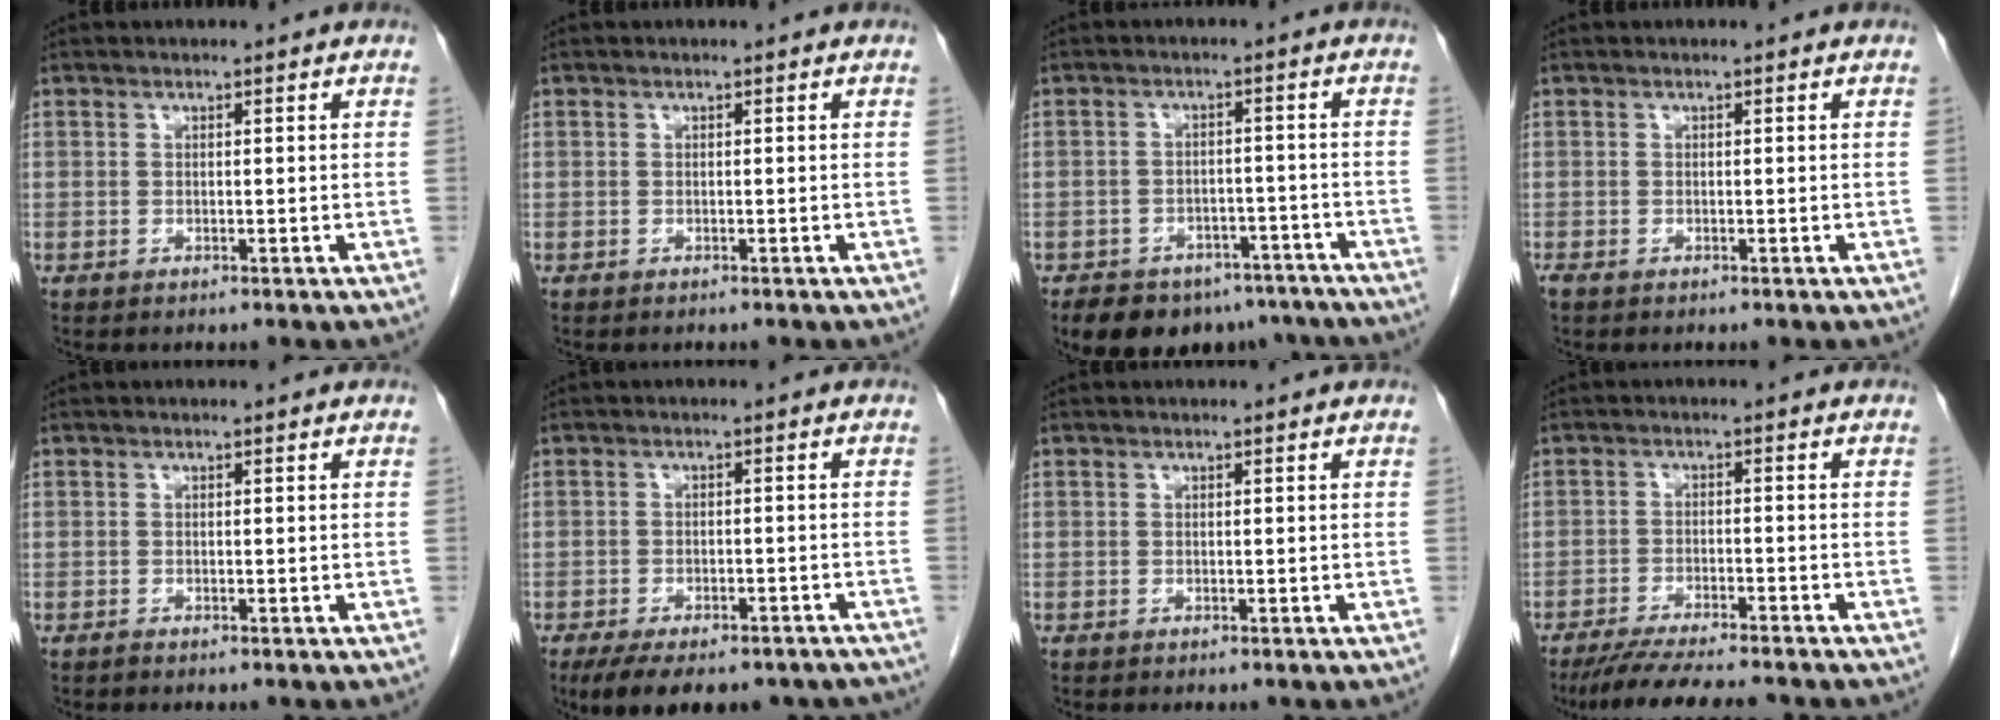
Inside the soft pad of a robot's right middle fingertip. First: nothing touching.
{"total": 0.0}
{"total": 12.7, "force": [-9.6, 7.1, 4.3], "torque": [-0.062, 0.007, -0.117]}
{"total": 0.0}
{"total": 0.0}
{"total": 15.1, "force": [-11.8, 6.0, 7.2], "torque": [-0.118, -0.004, -0.150]}
{"total": 0.0}
{"total": 11.1, "force": [-9.6, 0.9, 5.5], "torque": [-0.082, -0.025, -0.147]}